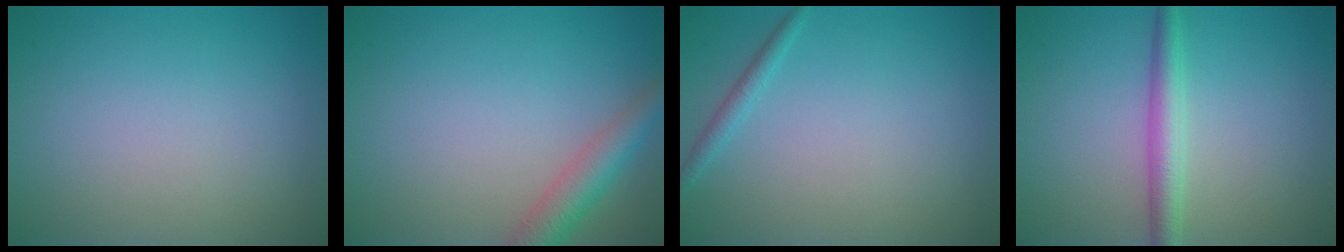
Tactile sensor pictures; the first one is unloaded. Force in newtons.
{"total": 3.5, "press": 3.5, "slide": 0.2}
{"total": 1.2, "press": 1.2, "slide": 0.1}
{"total": 2.9, "press": 2.9, "slide": 0.1}